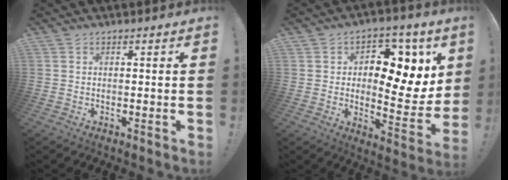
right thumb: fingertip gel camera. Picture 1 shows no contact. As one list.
[{"total": 11.2, "force": [3.5, 7.2, 7.9], "torque": [-0.097, -0.034, 0.060]}]